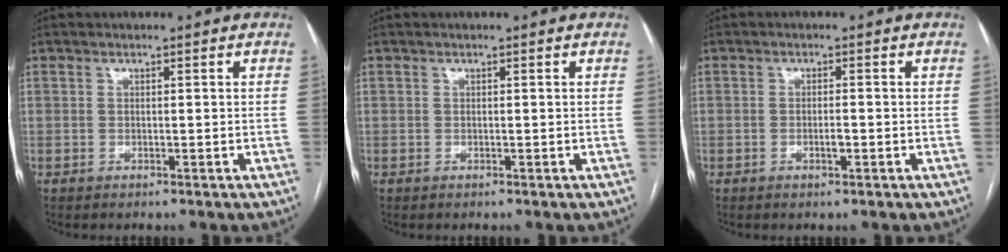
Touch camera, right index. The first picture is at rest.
{"total": 0.0}
{"total": 1.6, "force": [-0.6, 0.3, 1.4], "torque": [-0.027, 0.000, -0.010]}